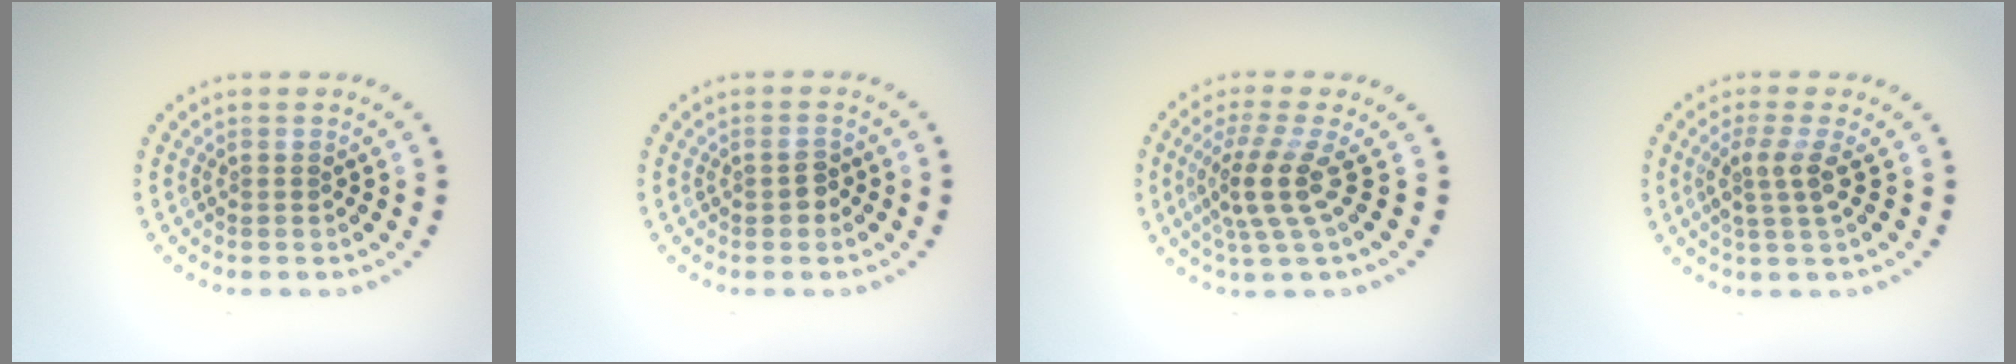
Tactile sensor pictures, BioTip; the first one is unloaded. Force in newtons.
{"total": 1.3, "press": 1.3, "slide": 0.1}
{"total": 3.9, "press": 2.8, "slide": 2.8}
{"total": 2.6, "press": 2.0, "slide": 1.7}